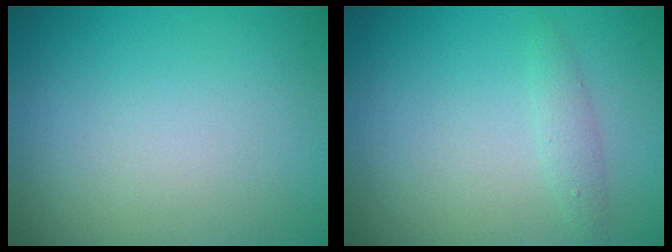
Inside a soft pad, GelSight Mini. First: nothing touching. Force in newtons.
{"total": 1.3, "press": 1.3, "slide": 0.0}